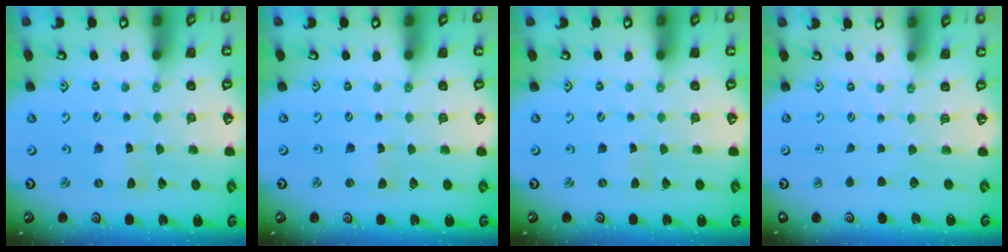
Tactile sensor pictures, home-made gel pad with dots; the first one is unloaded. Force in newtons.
{"total": 0.0}
{"total": 0.0}
{"total": 0.0}